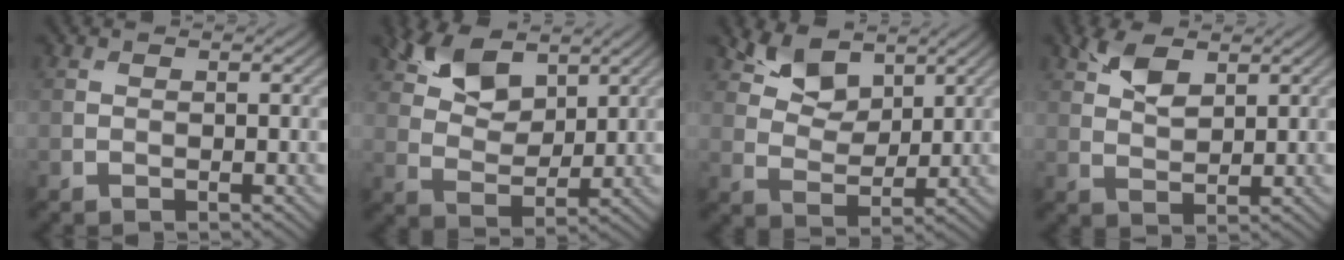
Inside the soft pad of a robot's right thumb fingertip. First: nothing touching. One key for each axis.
{"total": 8.1, "fx": 5.1, "fy": 4.3, "fz": 4.6, "tx": -0.106, "ty": 0.001, "tz": 0.098}
{"total": 6.3, "fx": 4.3, "fy": 3.5, "fz": 3.1, "tx": -0.071, "ty": -0.009, "tz": 0.079}
{"total": 4.4, "fx": 2.6, "fy": 2.2, "fz": 2.9, "tx": -0.067, "ty": 0.002, "tz": 0.052}